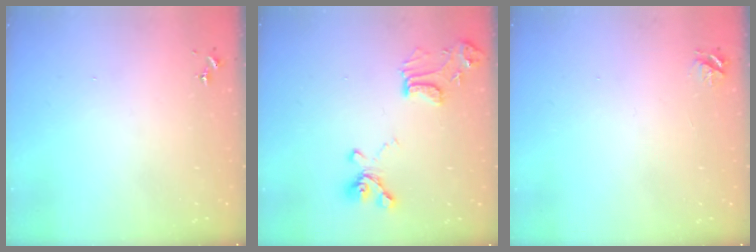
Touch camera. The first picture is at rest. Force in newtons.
{"total": 14.3, "press": 14.2, "slide": 1.7}
{"total": 4.2, "press": 4.1, "slide": 0.5}